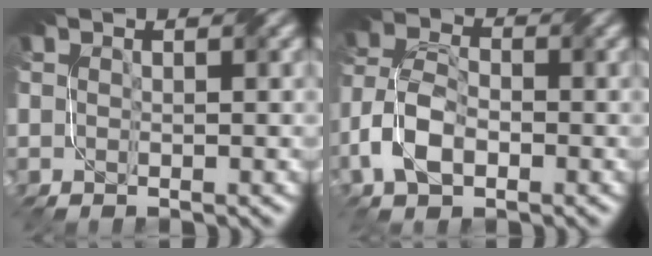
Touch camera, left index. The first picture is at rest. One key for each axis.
{"total": 5.0, "fx": -2.2, "fy": 3.0, "fz": 3.4, "tx": -0.075, "ty": 0.007, "tz": -0.048}